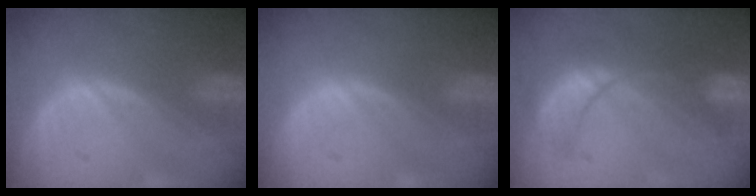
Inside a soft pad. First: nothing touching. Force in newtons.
{"total": 0.0}
{"total": 7.8, "press": 7.5, "slide": 1.9}